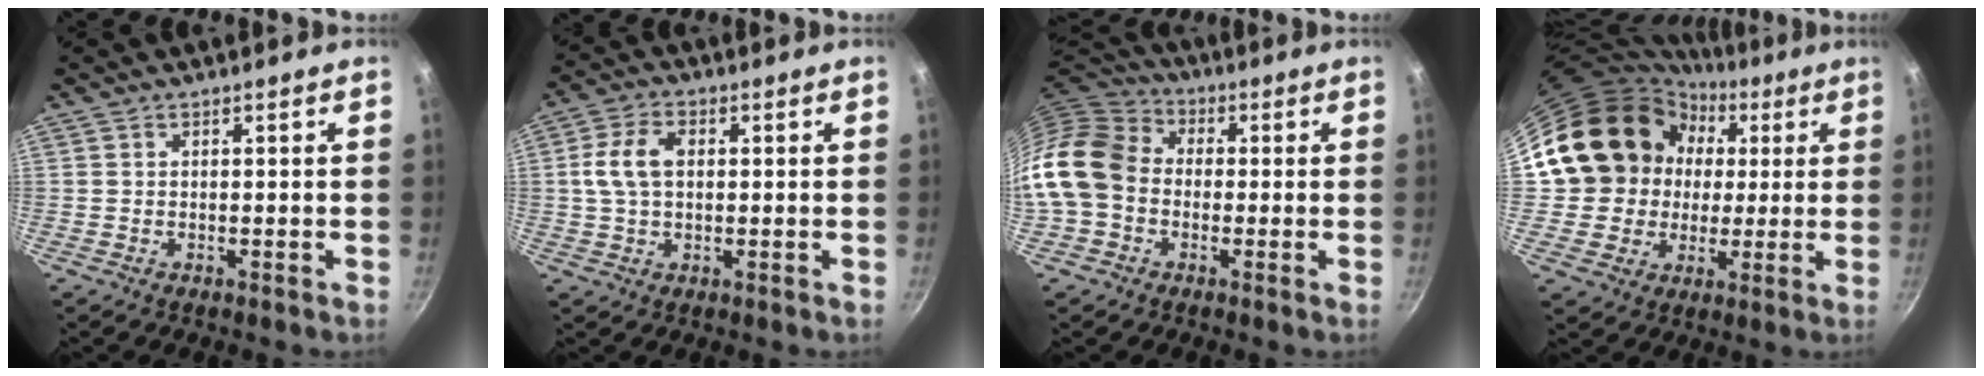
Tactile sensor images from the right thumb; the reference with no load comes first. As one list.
[{"total": 7.7, "force": [0.9, 5.0, 5.8], "torque": [-0.107, 0.014, 0.013]}, {"total": 15.5, "force": [-1.7, 12.3, 9.3], "torque": [-0.165, 0.038, -0.051]}, {"total": 18.0, "force": [2.7, 16.2, 7.2], "torque": [-0.104, 0.030, 0.053]}]